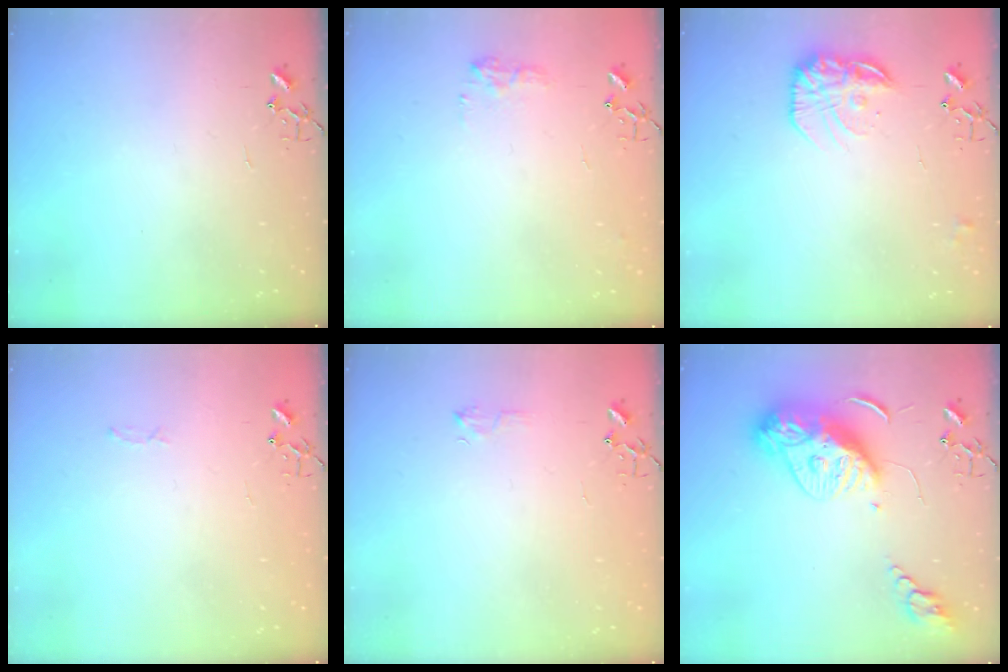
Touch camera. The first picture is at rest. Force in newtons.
{"total": 7.8, "press": 7.8, "slide": 0.1}
{"total": 15.5, "press": 15.5, "slide": 1.0}
{"total": 2.8, "press": 2.8, "slide": 0.4}
{"total": 5.5, "press": 5.4, "slide": 0.8}
{"total": 14.4, "press": 14.4, "slide": 1.3}